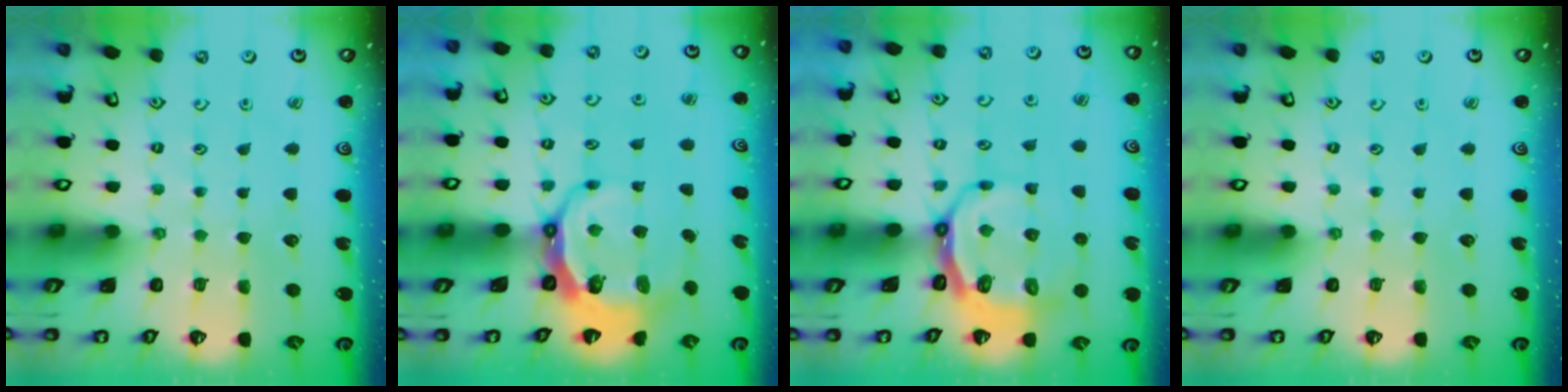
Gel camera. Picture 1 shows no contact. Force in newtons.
{"total": 7.9, "press": 6.8, "slide": 4.0}
{"total": 10.0, "press": 9.2, "slide": 3.8}
{"total": 0.0}